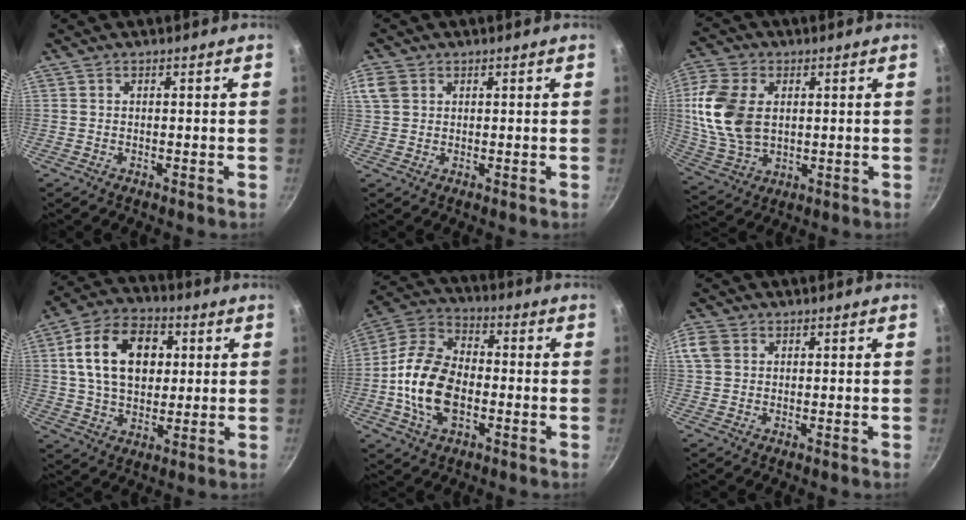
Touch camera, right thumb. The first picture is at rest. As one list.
[{"total": 4.3, "force": [1.6, 3.3, 2.2], "torque": [-0.038, 0.001, 0.029]}, {"total": 14.7, "force": [2.0, 9.8, 10.7], "torque": [-0.204, -0.006, 0.044]}, {"total": 16.7, "force": [3.7, 11.5, 11.6], "torque": [-0.171, 0.010, 0.054]}, {"total": 15.6, "force": [-2.6, 9.8, 11.8], "torque": [-0.206, 0.031, -0.064]}, {"total": 4.7, "force": [1.4, 3.7, 2.5], "torque": [-0.045, 0.004, 0.023]}]